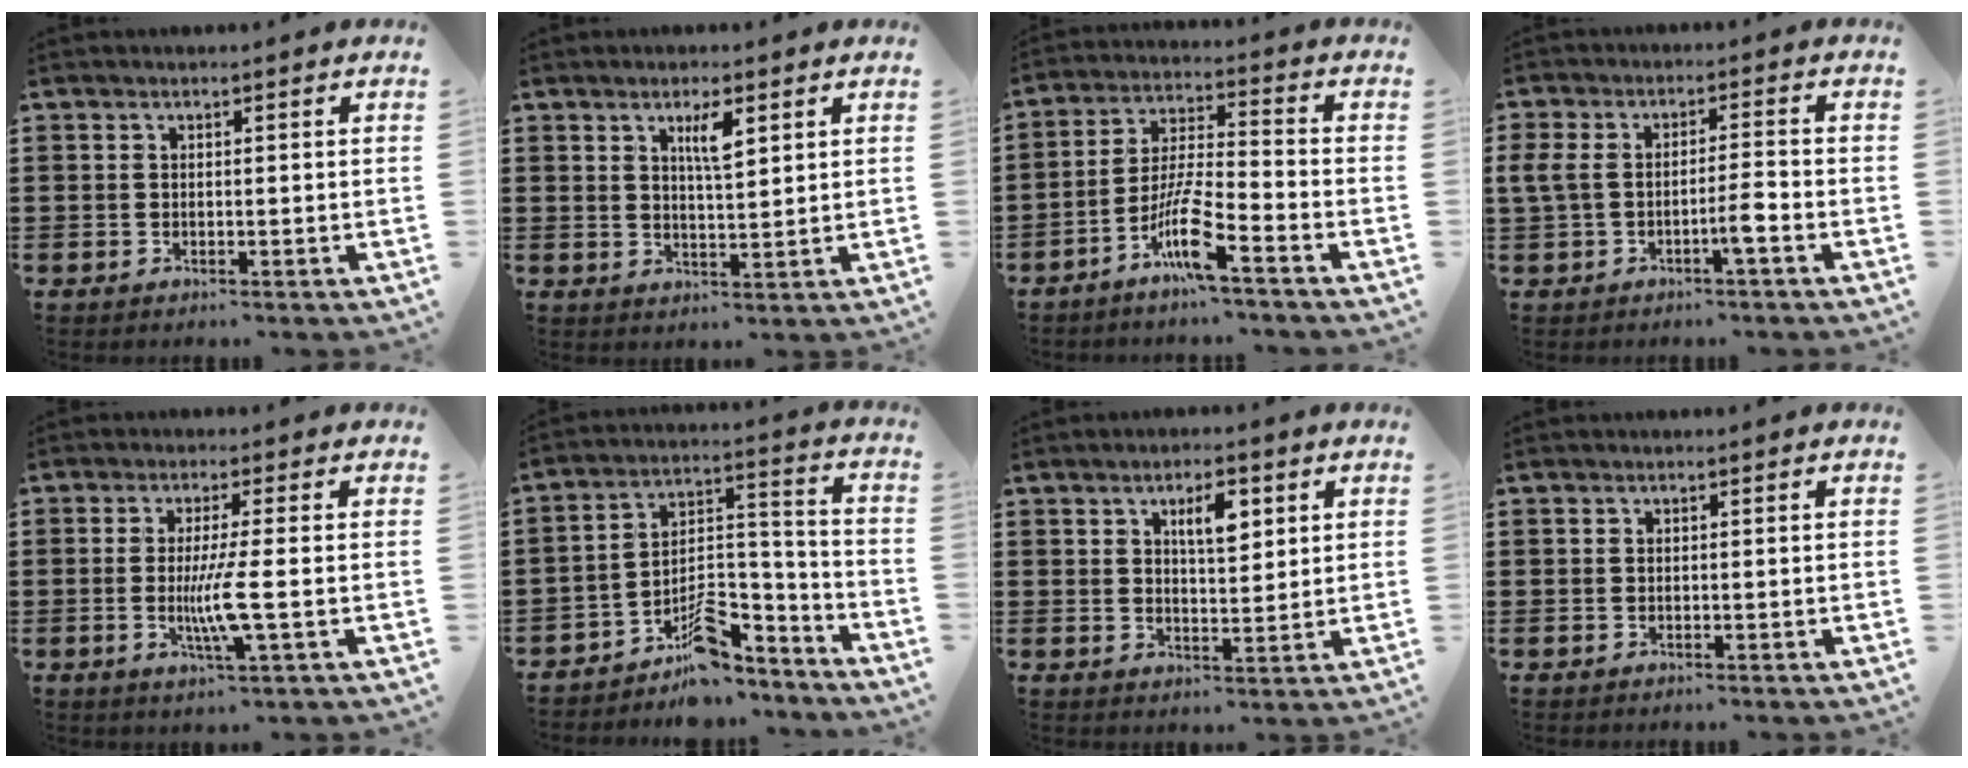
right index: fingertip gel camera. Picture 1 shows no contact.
{"total": 4.0, "force": [2.1, 0.9, 3.3], "torque": [-0.055, 0.000, 0.030]}
{"total": 8.7, "force": [-5.7, 0.7, 6.5], "torque": [-0.147, -0.012, -0.114]}
{"total": 5.0, "force": [-1.6, 1.6, 4.5], "torque": [-0.095, 0.003, -0.035]}
{"total": 6.1, "force": [-0.9, 0.0, 6.0], "torque": [-0.120, -0.018, -0.021]}
{"total": 8.9, "force": [-7.1, 3.7, 3.8], "torque": [-0.049, 0.018, -0.130]}
{"total": 4.7, "force": [2.2, 1.8, 3.8], "torque": [-0.066, 0.002, 0.032]}
{"total": 0.0}